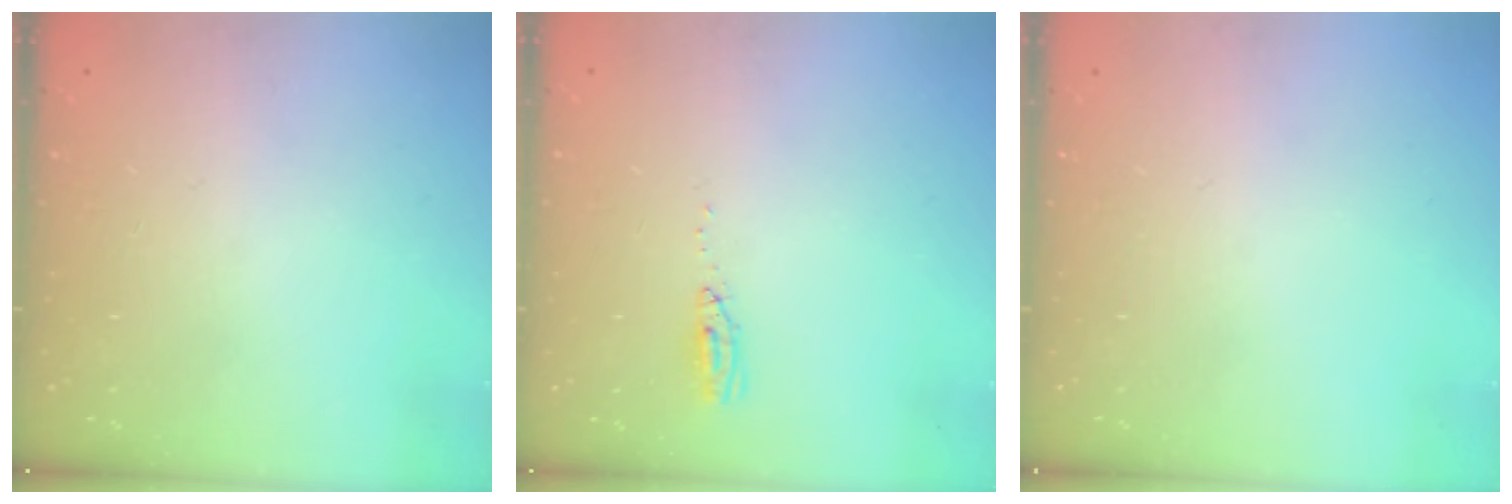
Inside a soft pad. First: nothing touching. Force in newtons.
{"total": 3.7, "press": 3.4, "slide": 1.4}
{"total": 0.0}